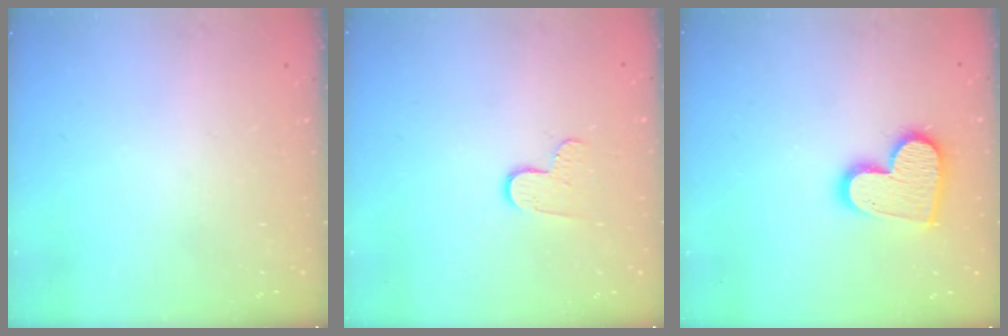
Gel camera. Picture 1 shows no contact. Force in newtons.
{"total": 7.0, "press": 7.0, "slide": 0.6}
{"total": 13.6, "press": 13.5, "slide": 0.9}